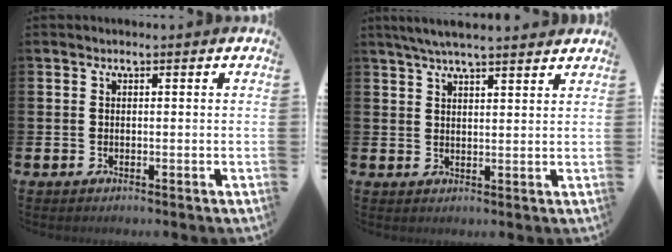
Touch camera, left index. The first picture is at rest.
{"total": 4.8, "force": [4.4, 0.4, 1.8], "torque": [-0.041, -0.010, 0.080]}